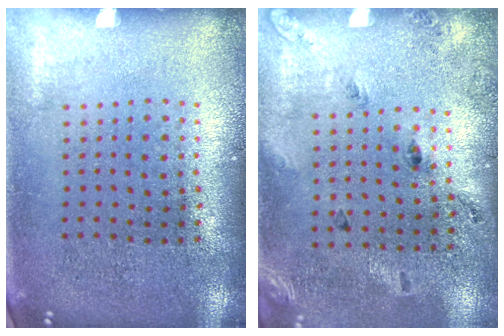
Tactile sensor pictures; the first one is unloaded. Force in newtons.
{"total": 1.7, "press": 1.0, "slide": 1.4}